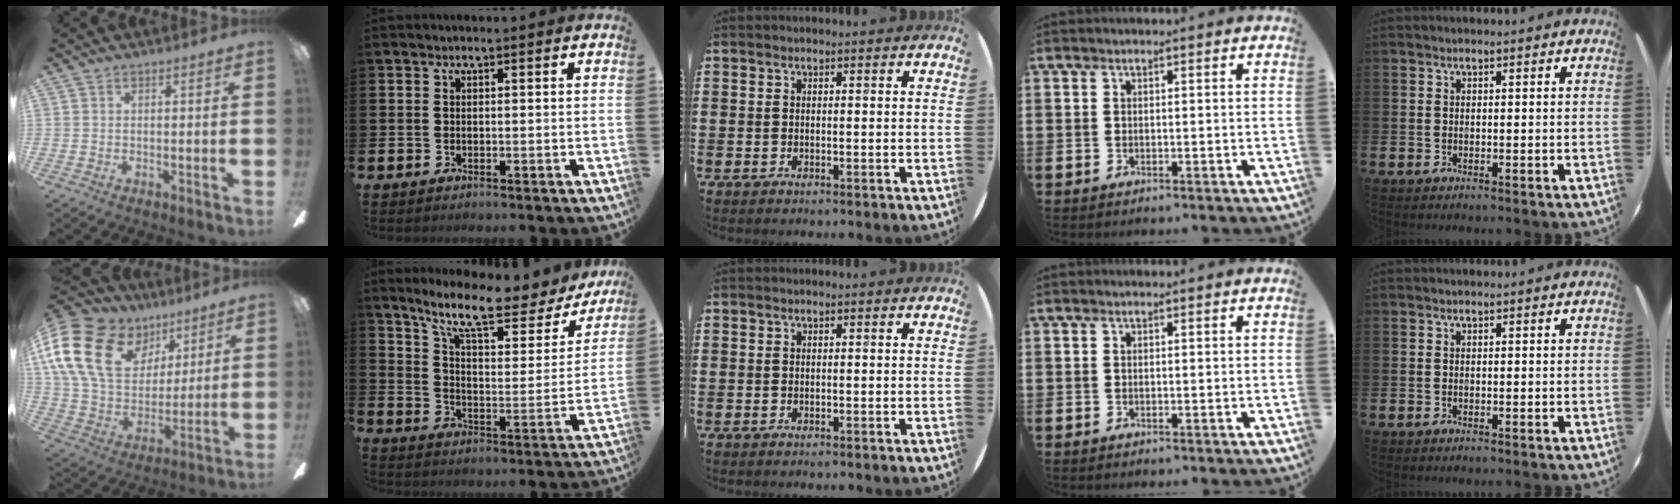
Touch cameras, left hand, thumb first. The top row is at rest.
{"thumb": {"total": 23.2, "force": [10.4, 15.7, 13.5], "torque": [-0.279, -0.034, 0.190]}, "index": {"total": 11.4, "force": [9.3, 2.4, 6.2], "torque": [-0.145, -0.051, 0.156]}}